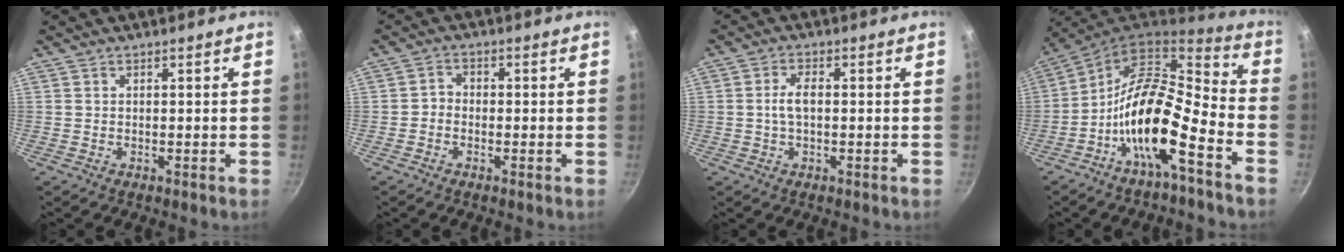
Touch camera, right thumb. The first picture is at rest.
{"total": 2.2, "force": [-1.0, 1.7, 0.9], "torque": [-0.011, 0.016, -0.025]}
{"total": 3.7, "force": [-0.1, 1.8, 3.2], "torque": [-0.065, 0.012, -0.004]}
{"total": 15.7, "force": [-7.2, 5.2, 12.9], "torque": [-0.225, 0.075, -0.148]}